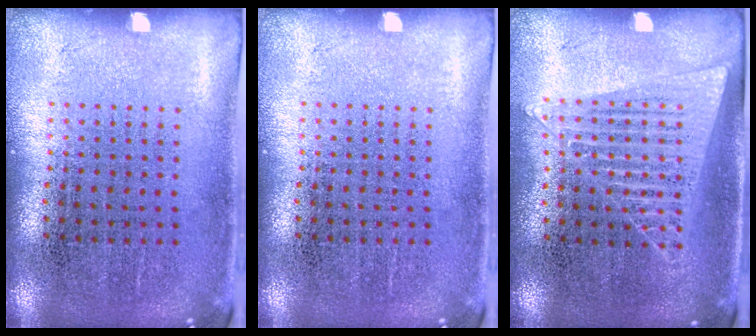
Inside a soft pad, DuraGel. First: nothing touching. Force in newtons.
{"total": 0.0}
{"total": 1.4, "press": 1.3, "slide": 0.5}